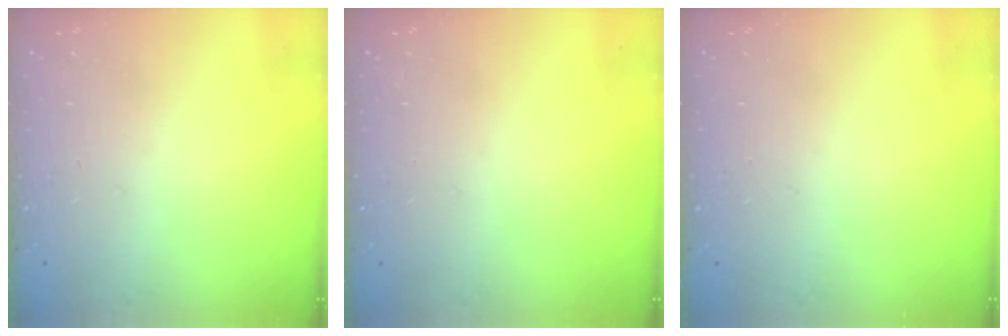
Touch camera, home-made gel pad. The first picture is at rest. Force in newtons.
{"total": 0.0}
{"total": 0.0}